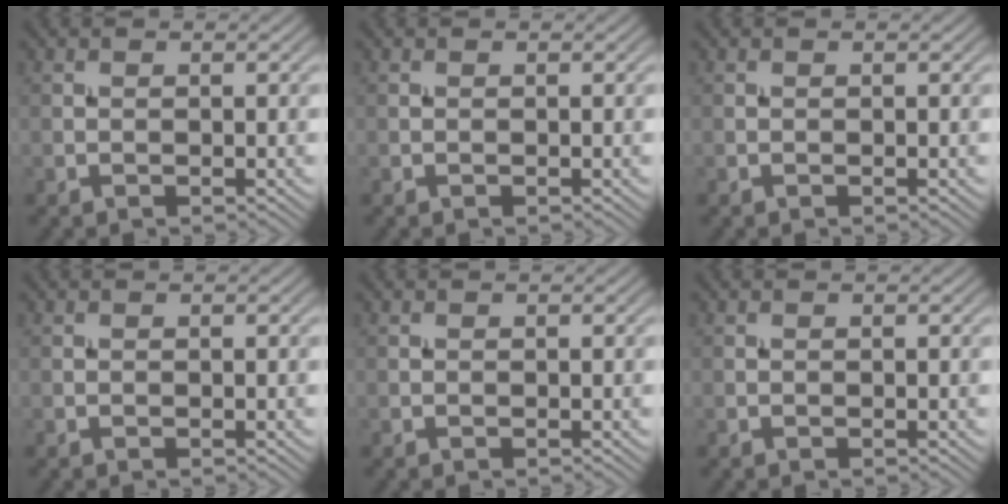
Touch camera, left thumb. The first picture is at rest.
{"total": 0.0}
{"total": 0.0}
{"total": 0.0}
{"total": 0.0}
{"total": 0.0}